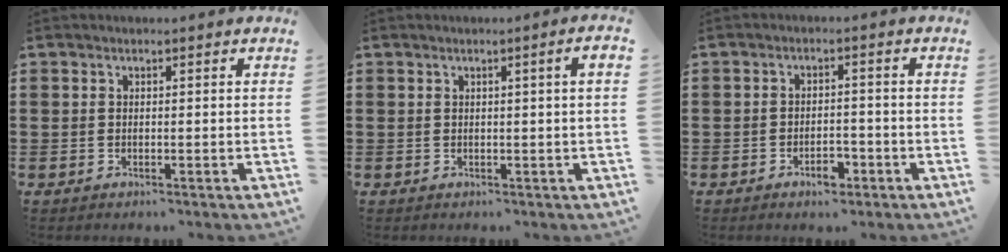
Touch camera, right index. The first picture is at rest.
{"total": 1.4, "force": [0.3, -0.2, 1.3], "torque": [-0.022, -0.003, 0.003]}
{"total": 3.5, "force": [-2.0, 1.6, 2.4], "torque": [-0.042, 0.004, -0.037]}